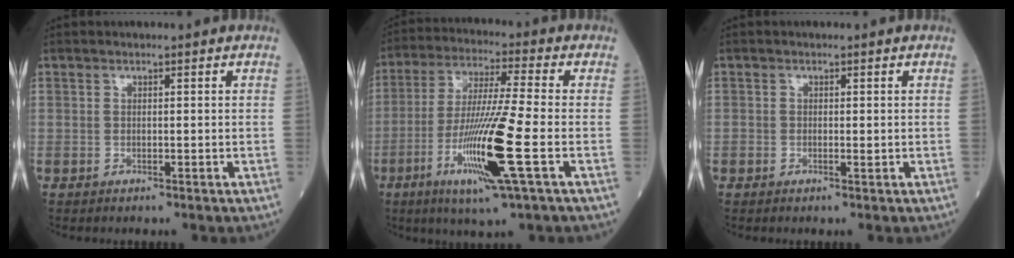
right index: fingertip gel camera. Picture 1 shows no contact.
{"total": 14.6, "force": [-4.6, -0.5, 13.8], "torque": [-0.277, -0.021, -0.087]}
{"total": 0.9, "force": [-0.2, 0.6, 0.7], "torque": [-0.011, -0.001, -0.003]}